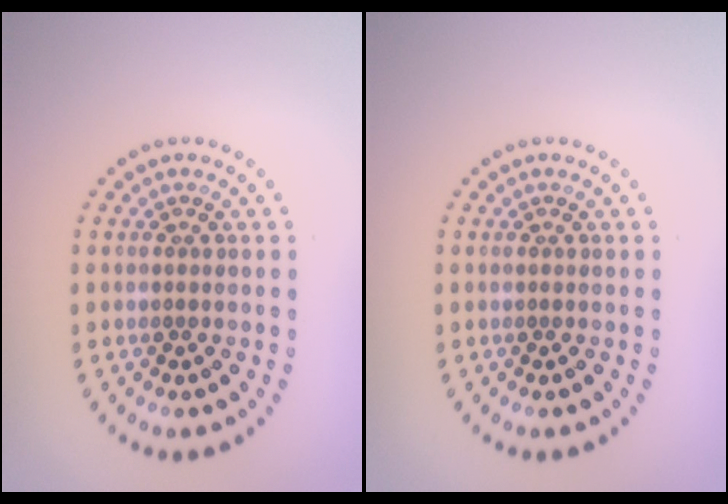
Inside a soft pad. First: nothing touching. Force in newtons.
{"total": 0.0}